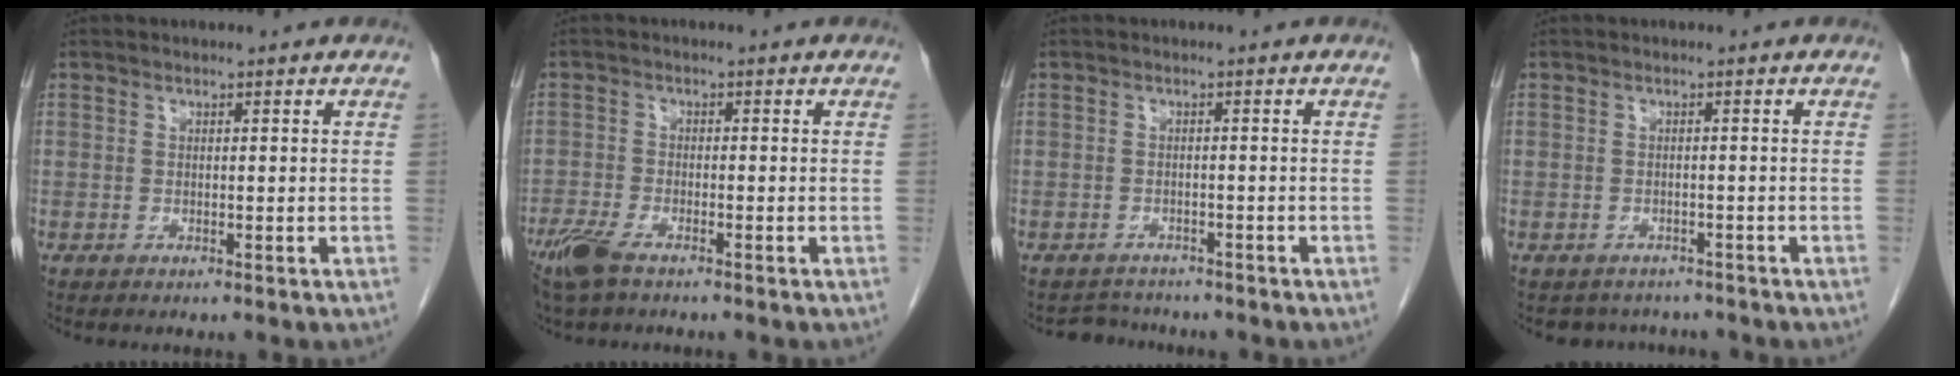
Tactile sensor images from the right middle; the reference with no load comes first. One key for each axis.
{"total": 5.5, "fx": -4.0, "fy": 1.4, "fz": 3.5, "tx": -0.079, "ty": -0.013, "tz": -0.076}
{"total": 2.8, "fx": -2.6, "fy": 0.9, "fz": -0.5, "tx": 0.008, "ty": -0.004, "tz": -0.039}
{"total": 4.2, "fx": -3.7, "fy": 2.0, "fz": 0.1, "tx": 0.003, "ty": 0.006, "tz": -0.045}